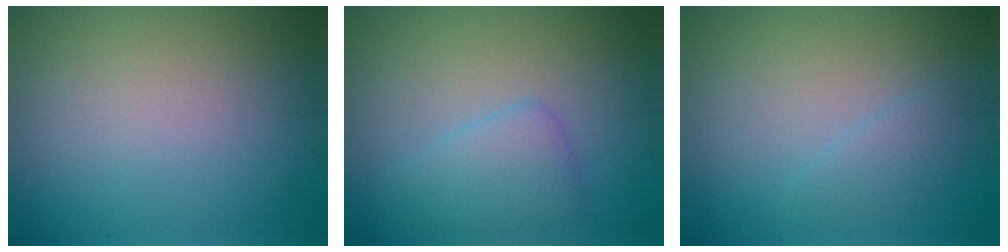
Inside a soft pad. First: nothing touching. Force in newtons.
{"total": 3.1, "press": 3.1, "slide": 0.1}
{"total": 1.5, "press": 1.5, "slide": 0.1}